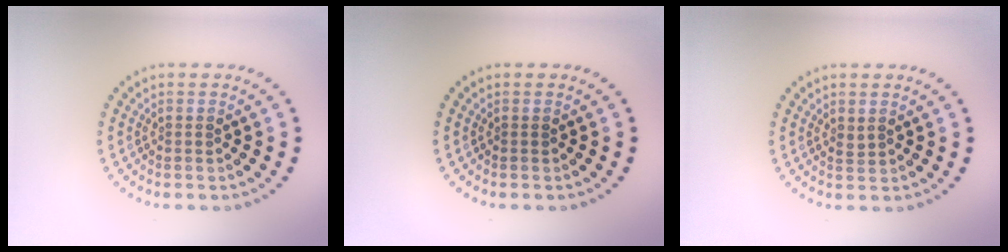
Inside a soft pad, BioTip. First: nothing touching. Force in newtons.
{"total": 0.0}
{"total": 0.6, "press": 0.5, "slide": 0.2}